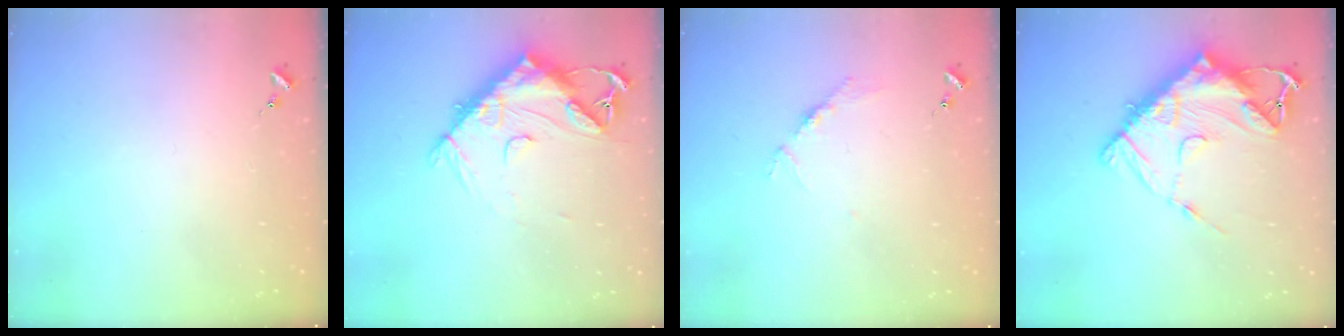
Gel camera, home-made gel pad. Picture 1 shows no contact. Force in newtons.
{"total": 14.3, "press": 14.2, "slide": 1.3}
{"total": 3.9, "press": 3.8, "slide": 0.5}
{"total": 18.7, "press": 18.6, "slide": 1.9}